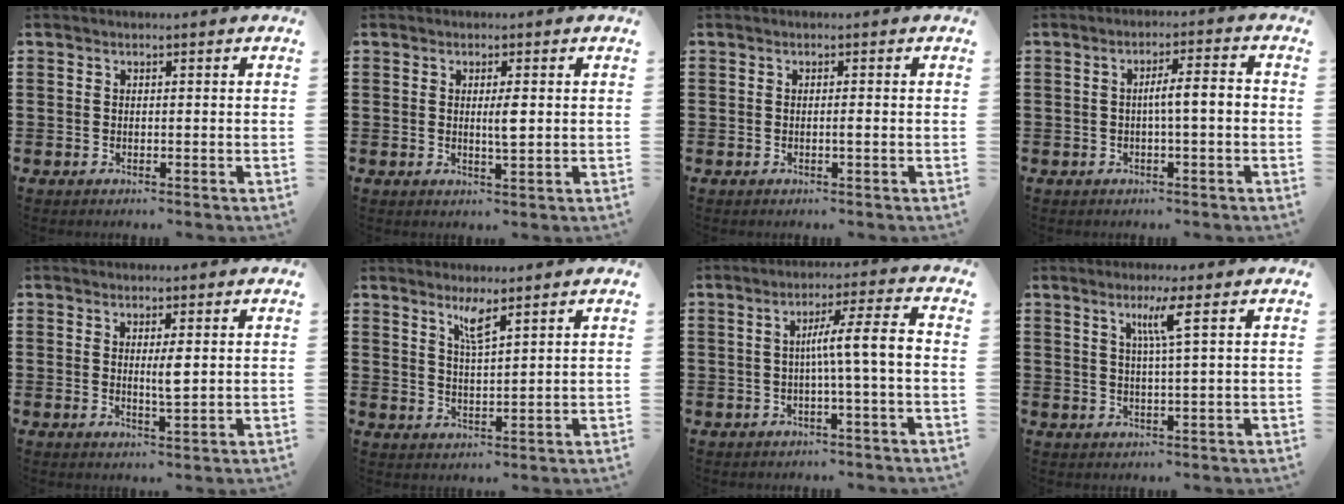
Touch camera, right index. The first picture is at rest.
{"total": 2.6, "force": [0.3, 0.3, 2.6], "torque": [-0.049, -0.001, 0.004]}
{"total": 0.7, "force": [-0.2, -0.1, 0.6], "torque": [-0.012, -0.002, -0.004]}
{"total": 3.8, "force": [-0.5, 0.3, 3.7], "torque": [-0.067, 0.002, -0.012]}
{"total": 2.7, "force": [0.5, 0.3, 2.7], "torque": [-0.053, -0.001, 0.008]}
{"total": 3.4, "force": [2.5, 0.2, 2.4], "torque": [-0.053, 0.002, 0.042]}
{"total": 6.5, "force": [-0.6, -0.1, 6.5], "torque": [-0.119, 0.001, -0.019]}
{"total": 4.5, "force": [1.9, -0.5, 4.0], "torque": [-0.084, -0.004, 0.028]}